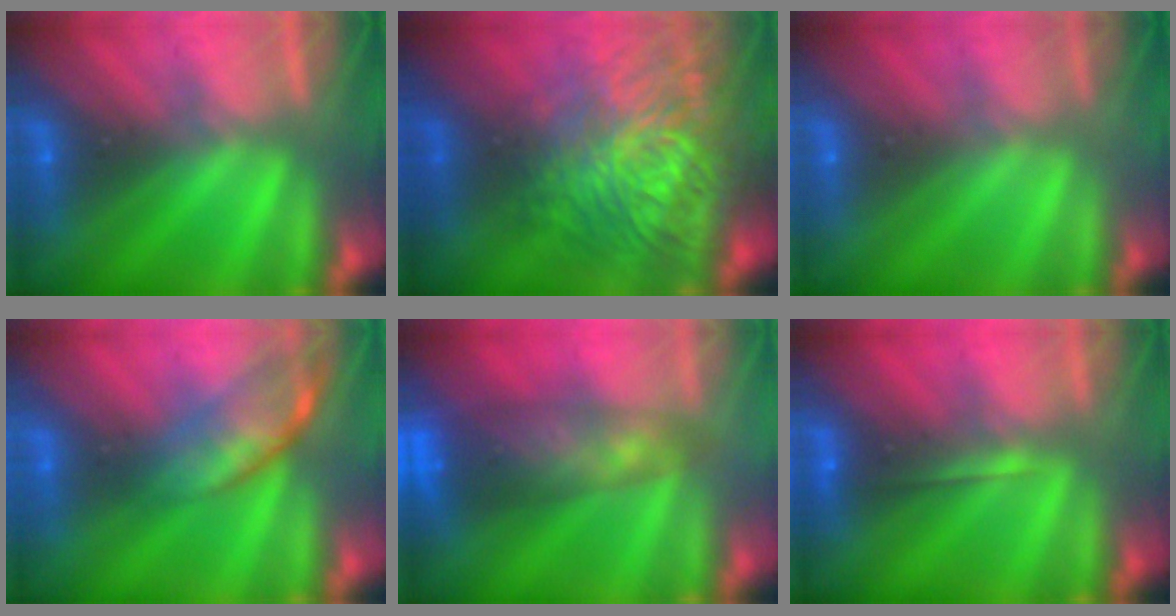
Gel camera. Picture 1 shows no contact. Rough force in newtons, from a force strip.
{"total": 7.7}
{"total": 4.4}
{"total": 2.7}
{"total": 9.4}
{"total": 1.8}